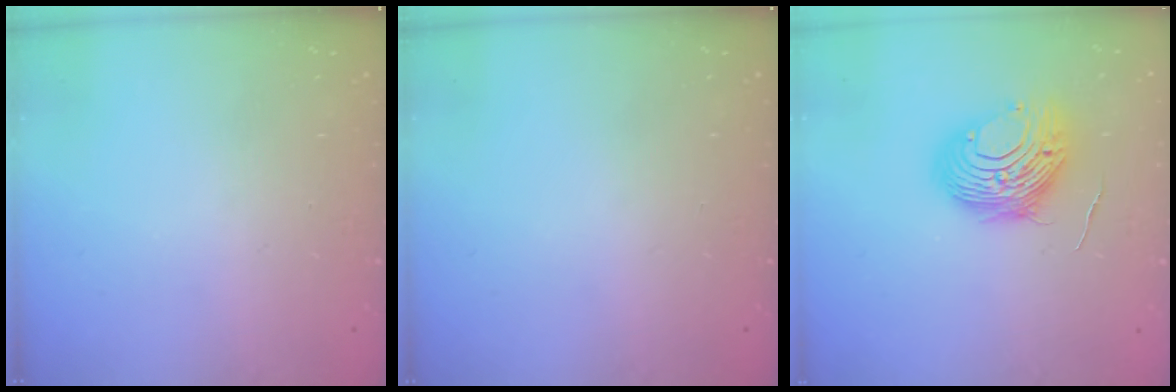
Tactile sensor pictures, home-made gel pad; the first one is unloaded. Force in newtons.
{"total": 0.0}
{"total": 11.5, "press": 11.4, "slide": 1.1}